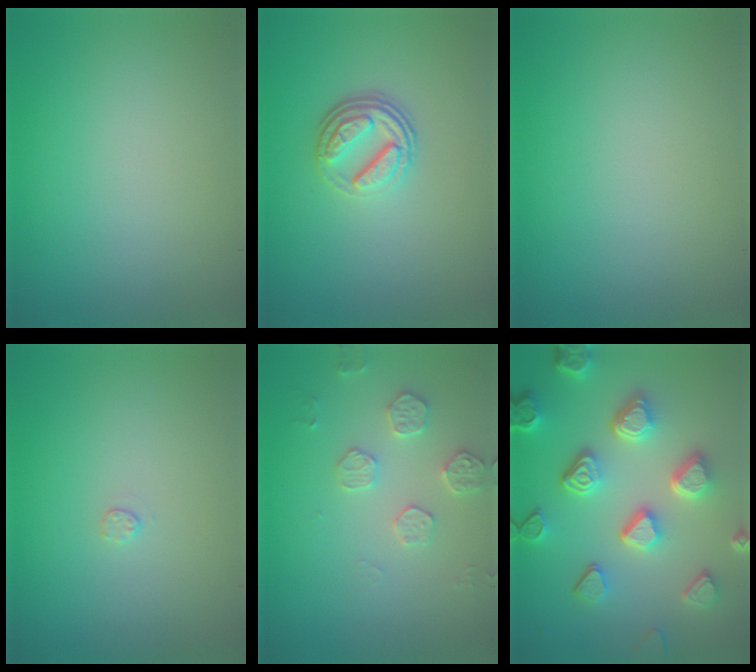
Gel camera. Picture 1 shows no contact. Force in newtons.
{"total": 3.7, "press": 2.7, "slide": 2.6}
{"total": 0.0}
{"total": 0.5, "press": 0.5, "slide": 0.2}
{"total": 2.5, "press": 2.5, "slide": 0.5}
{"total": 6.6, "press": 5.3, "slide": 3.9}